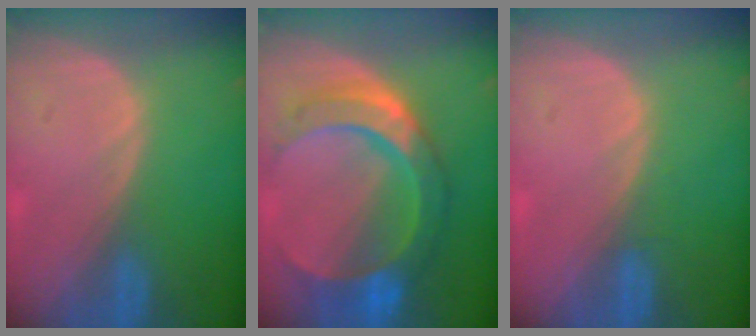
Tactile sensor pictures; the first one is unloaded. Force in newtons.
{"total": 10.8, "press": 10.7, "slide": 1.1}
{"total": 0.6, "press": 0.6, "slide": 0.2}